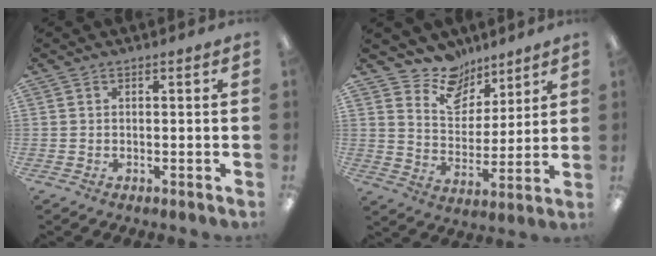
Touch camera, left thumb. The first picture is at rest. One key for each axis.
{"total": 10.9, "fx": 9.1, "fy": 5.7, "fz": 1.6, "tx": -0.037, "ty": -0.069, "tz": 0.174}